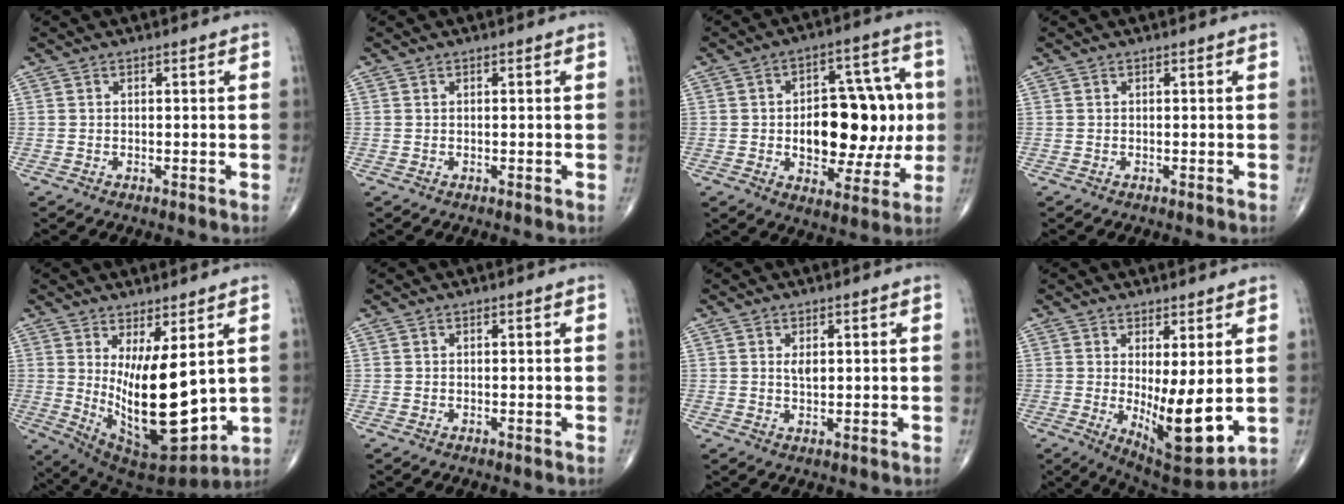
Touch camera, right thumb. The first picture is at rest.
{"total": 0.0}
{"total": 19.3, "force": [-0.3, 11.0, 15.9], "torque": [-0.174, 0.025, 0.006]}
{"total": 0.0}
{"total": 16.9, "force": [2.0, 6.4, 15.5], "torque": [-0.245, -0.047, 0.058]}
{"total": 0.0}
{"total": 2.0, "force": [0.6, 1.0, 1.6], "torque": [-0.020, -0.003, 0.012]}
{"total": 11.5, "force": [-0.3, 3.8, 10.8], "torque": [-0.156, -0.030, 0.010]}